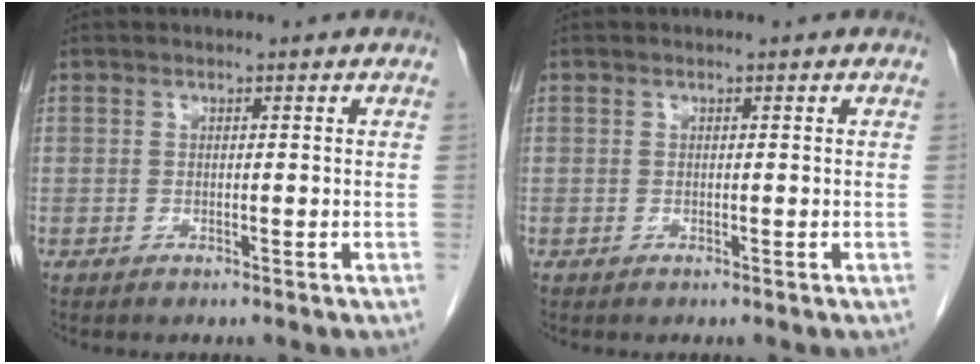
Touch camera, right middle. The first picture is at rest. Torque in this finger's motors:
{"motor_torque": [0.00, 0.00, 0.00, 0.01]}